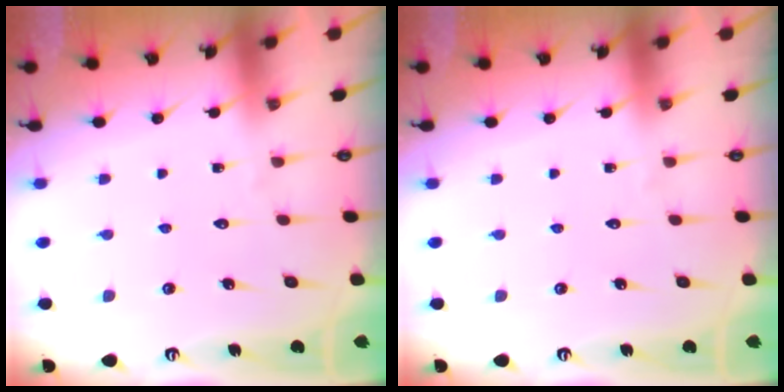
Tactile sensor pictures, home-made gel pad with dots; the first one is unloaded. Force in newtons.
{"total": 0.0}